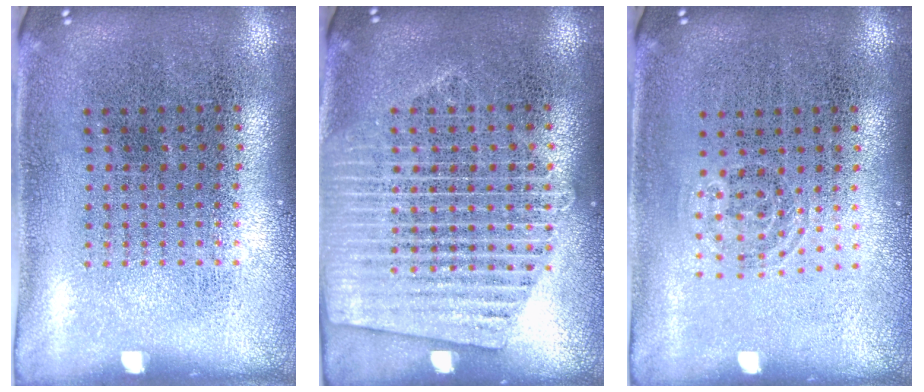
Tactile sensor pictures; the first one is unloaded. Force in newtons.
{"total": 1.6, "press": 1.6, "slide": 0.2}
{"total": 0.8, "press": 0.6, "slide": 0.6}